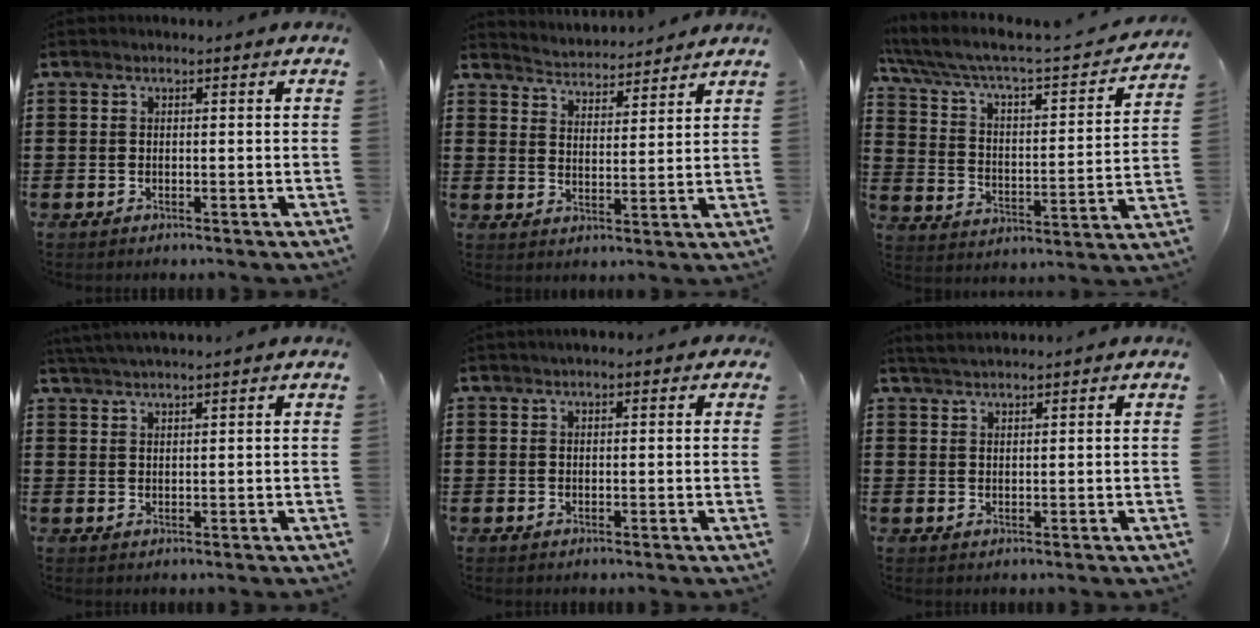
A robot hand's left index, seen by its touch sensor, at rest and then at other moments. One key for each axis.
{"total": 3.6, "fx": 3.6, "fy": 0.1, "fz": -0.4, "tx": -0.010, "ty": -0.024, "tz": 0.062}
{"total": 4.4, "fx": 3.5, "fy": 0.9, "fz": 2.6, "tx": -0.071, "ty": -0.037, "tz": 0.049}
{"total": 2.2, "fx": 2.1, "fy": -0.6, "fz": 0.5, "tx": -0.013, "ty": 0.000, "tz": 0.041}
{"total": 1.2, "fx": 0.6, "fy": 0.5, "fz": 0.9, "tx": -0.017, "ty": 0.006, "tz": 0.010}
{"total": 1.8, "fx": 1.8, "fy": 0.0, "fz": 0.6, "tx": -0.014, "ty": 0.002, "tz": 0.035}